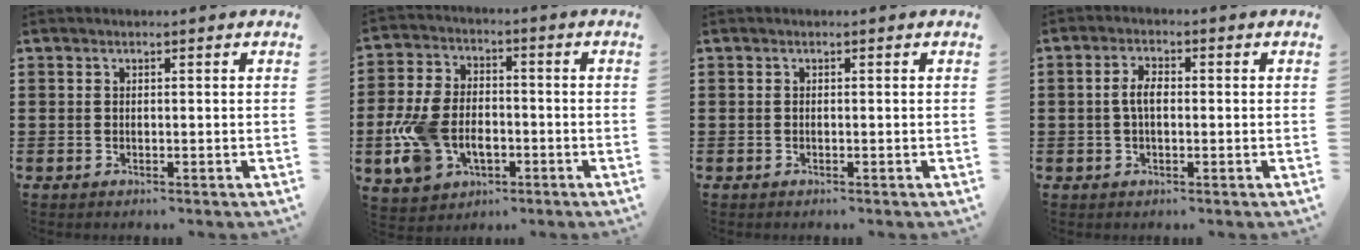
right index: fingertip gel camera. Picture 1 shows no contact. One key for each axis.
{"total": 8.9, "fx": -2.6, "fy": 6.1, "fz": 6.0, "tx": -0.154, "ty": 0.007, "tz": -0.049}
{"total": 0.0}
{"total": 3.3, "fx": 0.0, "fy": 1.6, "fz": 2.9, "tx": -0.065, "ty": 0.003, "tz": -0.004}